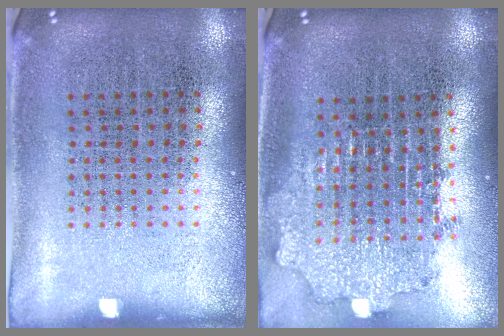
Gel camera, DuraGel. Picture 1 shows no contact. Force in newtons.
{"total": 2.1, "press": 1.6, "slide": 1.2}